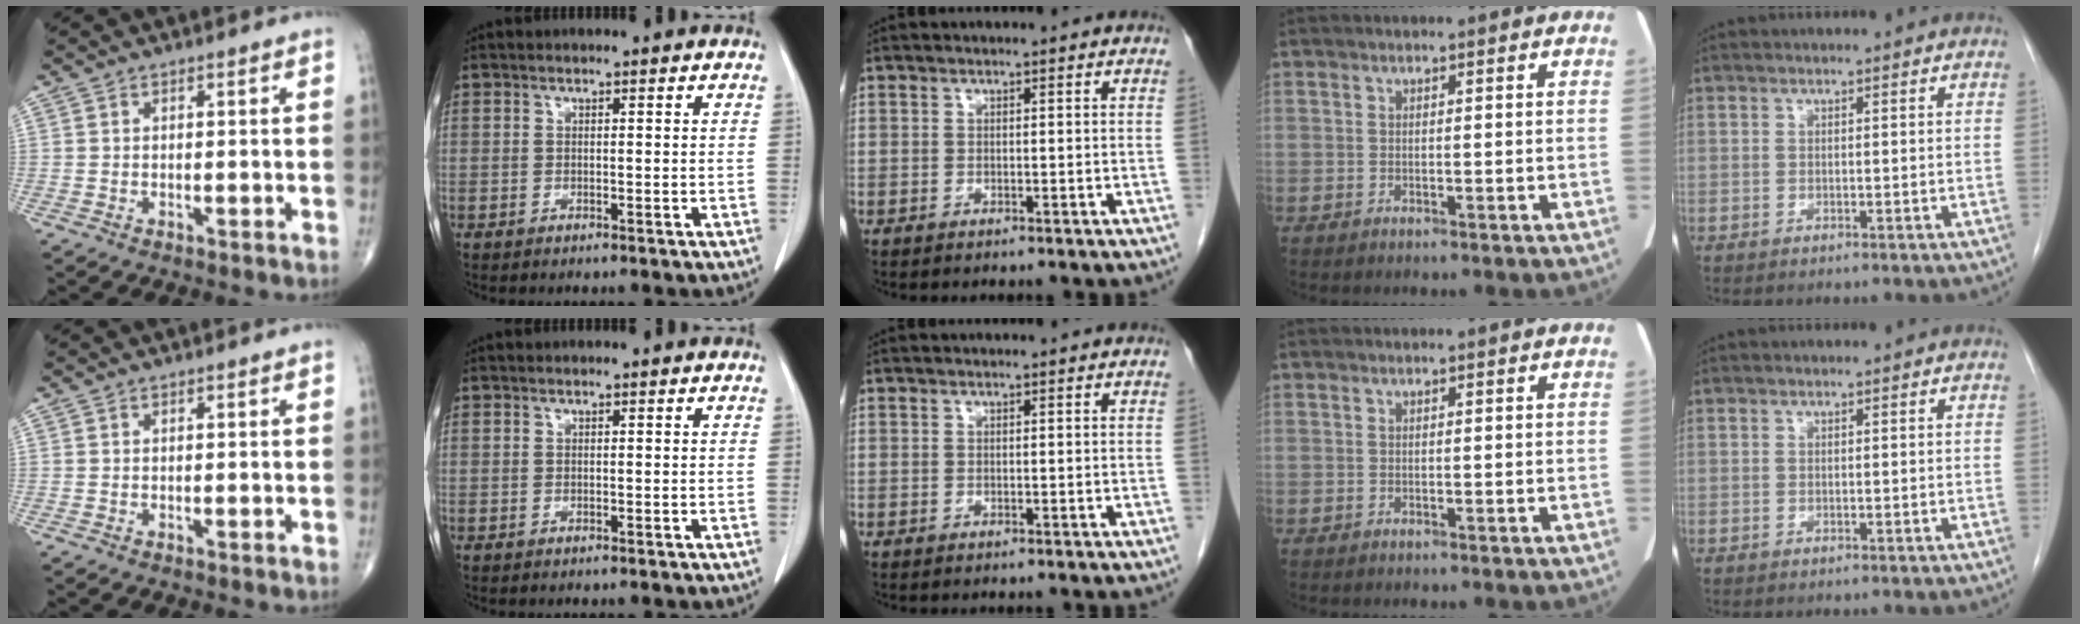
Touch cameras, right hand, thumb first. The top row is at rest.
{}